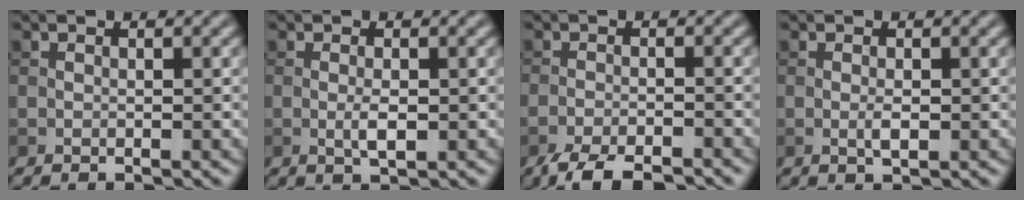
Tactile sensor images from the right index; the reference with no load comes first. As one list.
[{"total": 1.7, "force": [-0.3, 0.5, 1.6], "torque": [-0.034, -0.003, -0.006]}, {"total": 4.8, "force": [-4.0, 1.0, 2.5], "torque": [-0.045, -0.008, -0.075]}, {"total": 1.2, "force": [-0.2, 0.4, 1.1], "torque": [-0.024, -0.002, -0.004]}]